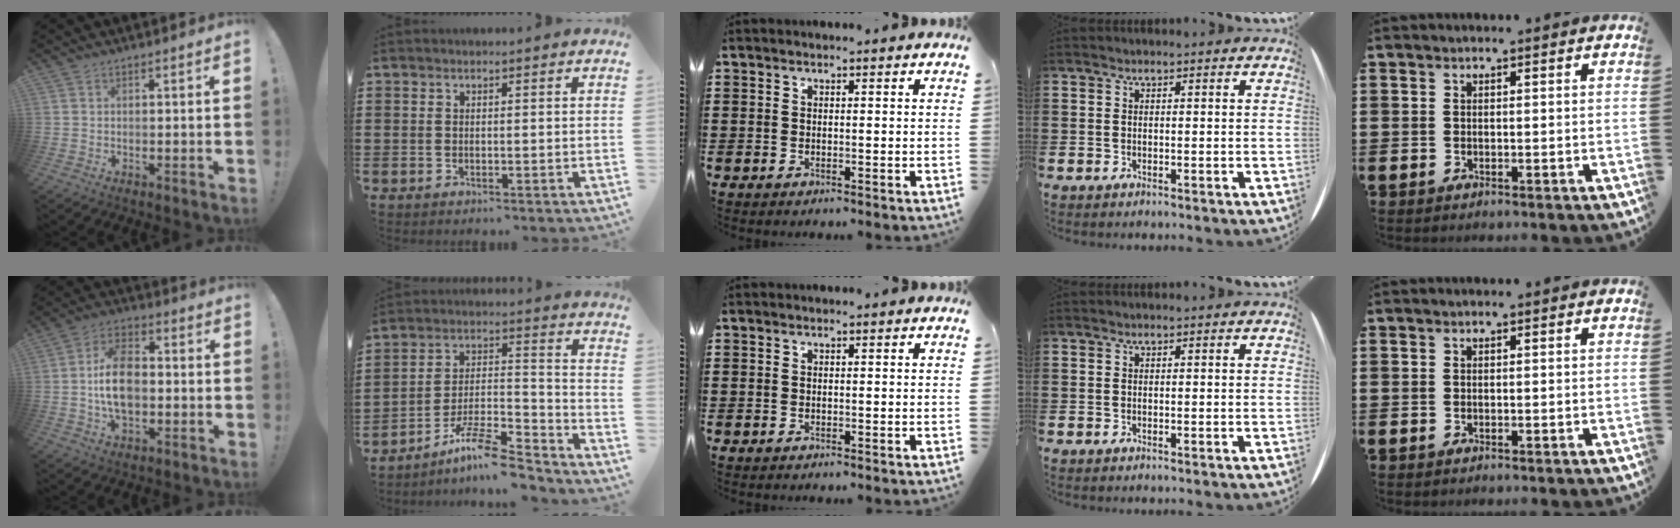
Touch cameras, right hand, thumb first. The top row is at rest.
{"thumb": {"total": 13.4, "force": [-1.5, 8.9, 9.9], "torque": [-0.190, 0.011, -0.029]}, "index": {"total": 10.8, "force": [-8.8, 1.9, 5.9], "torque": [-0.100, 0.025, -0.167]}}